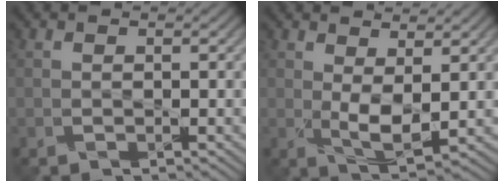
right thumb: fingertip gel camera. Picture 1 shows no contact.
{"total": 4.1, "force": [1.0, 1.9, 3.6], "torque": [-0.084, -0.007, 0.025]}